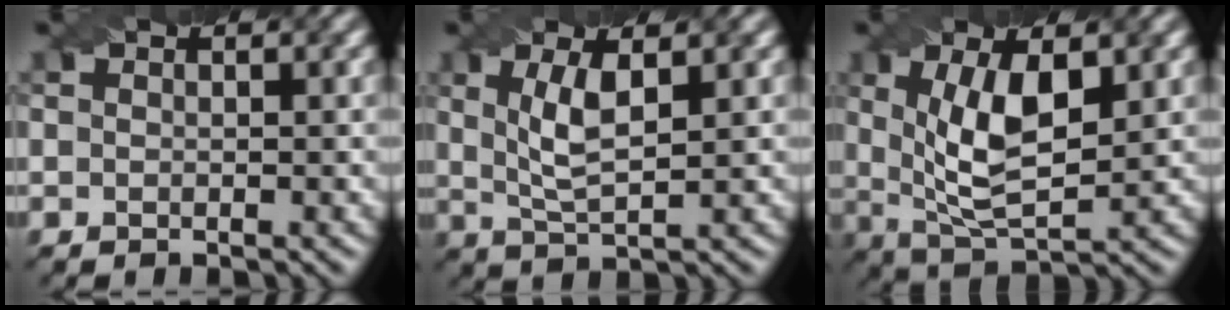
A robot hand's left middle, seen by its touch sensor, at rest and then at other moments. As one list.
[{"total": 4.0, "force": [1.0, 1.3, 3.6], "torque": [-0.078, -0.001, 0.023]}, {"total": 6.9, "force": [1.3, 2.8, 6.2], "torque": [-0.123, -0.005, 0.025]}]